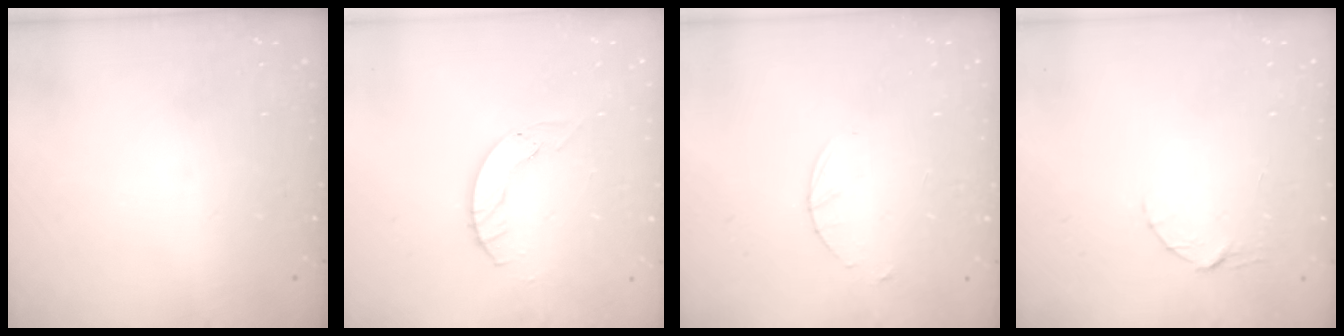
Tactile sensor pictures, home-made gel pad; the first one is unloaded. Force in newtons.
{"total": 4.5, "press": 4.5, "slide": 0.5}
{"total": 1.6, "press": 1.6, "slide": 0.2}
{"total": 3.8, "press": 3.8, "slide": 0.4}